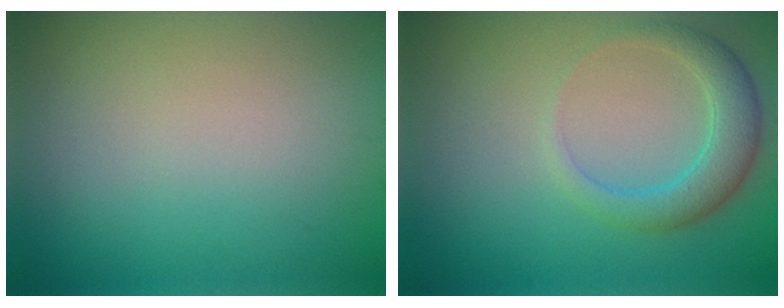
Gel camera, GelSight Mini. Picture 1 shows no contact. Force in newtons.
{"total": 3.5, "press": 3.5, "slide": 0.1}